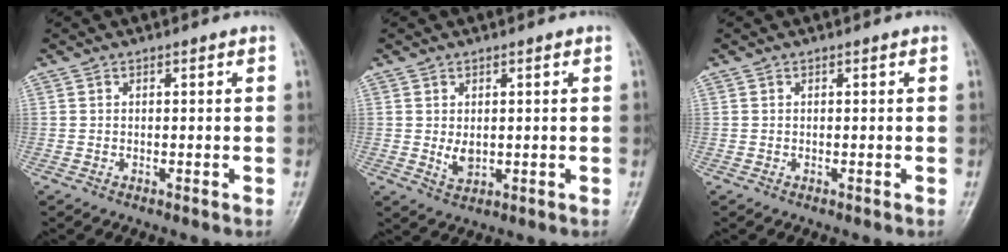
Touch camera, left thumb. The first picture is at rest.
{"total": 3.3, "force": [0.3, 2.1, 2.5], "torque": [-0.036, -0.009, 0.012]}
{"total": 0.0}